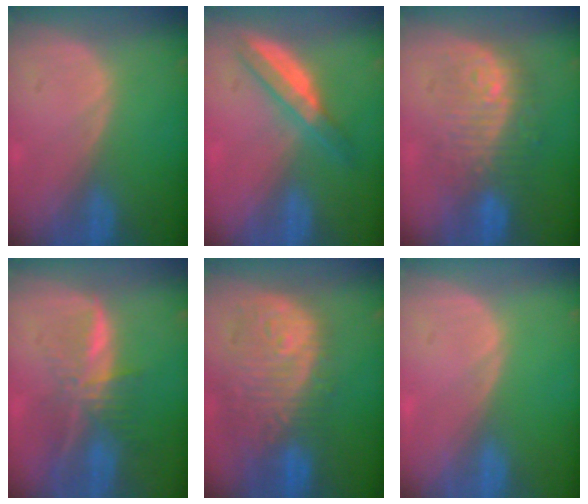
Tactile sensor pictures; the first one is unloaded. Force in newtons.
{"total": 5.8, "press": 5.2, "slide": 2.6}
{"total": 9.5, "press": 9.4, "slide": 1.0}
{"total": 7.7, "press": 6.5, "slide": 4.1}
{"total": 12.0, "press": 10.7, "slide": 5.5}
{"total": 0.0}